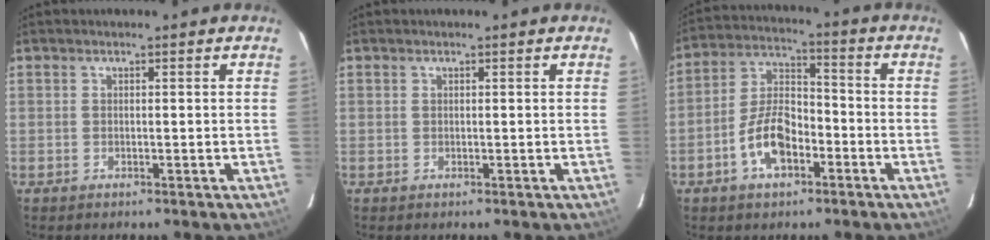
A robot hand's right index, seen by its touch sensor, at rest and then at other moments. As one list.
[{"total": 0.0}, {"total": 10.3, "force": [-4.6, 5.4, 7.4], "torque": [-0.149, 0.020, -0.080]}]